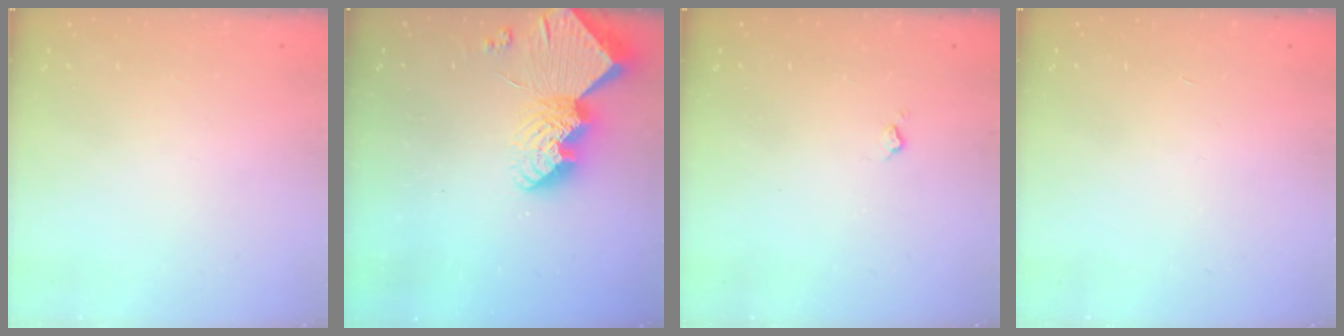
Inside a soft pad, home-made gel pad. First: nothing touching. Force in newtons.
{"total": 13.7, "press": 13.6, "slide": 1.1}
{"total": 3.3, "press": 3.3, "slide": 0.6}
{"total": 0.9, "press": 0.9, "slide": 0.2}